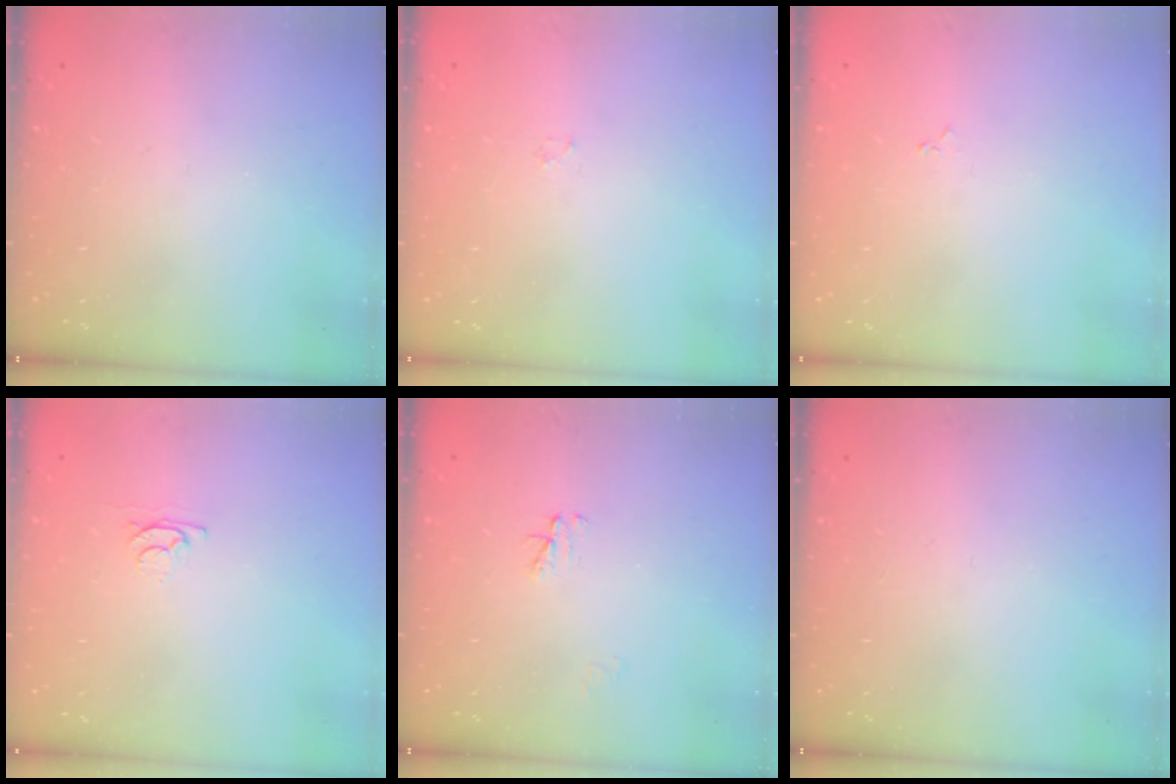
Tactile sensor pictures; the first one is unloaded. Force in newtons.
{"total": 0.8, "press": 0.8, "slide": 0.2}
{"total": 1.9, "press": 1.9, "slide": 0.3}
{"total": 3.1, "press": 3.0, "slide": 0.4}
{"total": 3.0, "press": 3.0, "slide": 0.4}
{"total": 0.0}